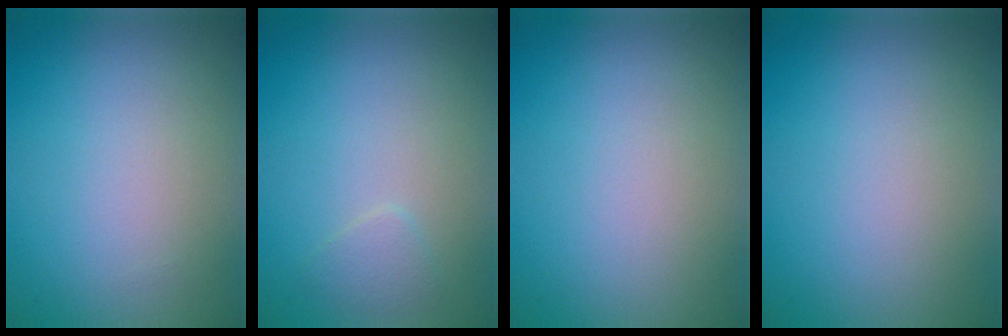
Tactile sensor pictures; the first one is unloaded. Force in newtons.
{"total": 1.1, "press": 1.1, "slide": 0.0}
{"total": 0.0}
{"total": 0.0}